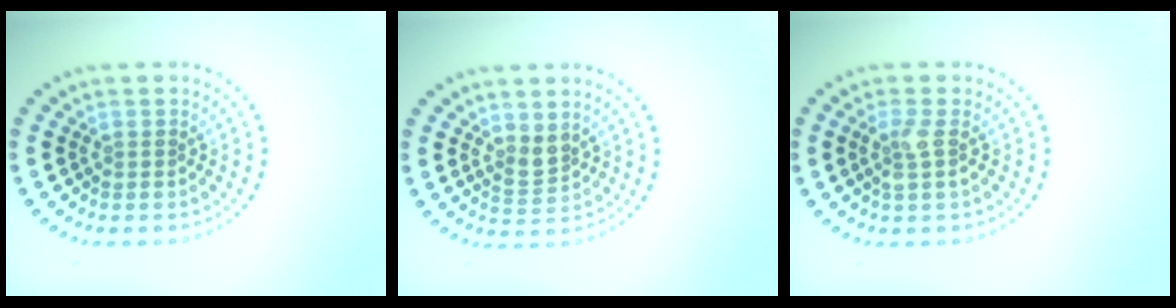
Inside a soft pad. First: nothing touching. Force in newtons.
{"total": 1.8, "press": 1.5, "slide": 1.1}
{"total": 1.7, "press": 1.4, "slide": 1.0}